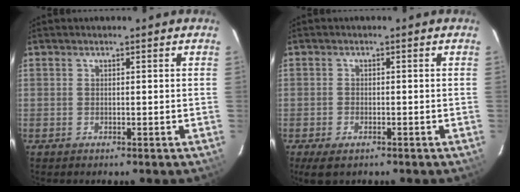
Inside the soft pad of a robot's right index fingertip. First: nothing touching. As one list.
[{"total": 3.5, "force": [-2.2, 1.8, 2.0], "torque": [-0.046, -0.012, -0.040]}]